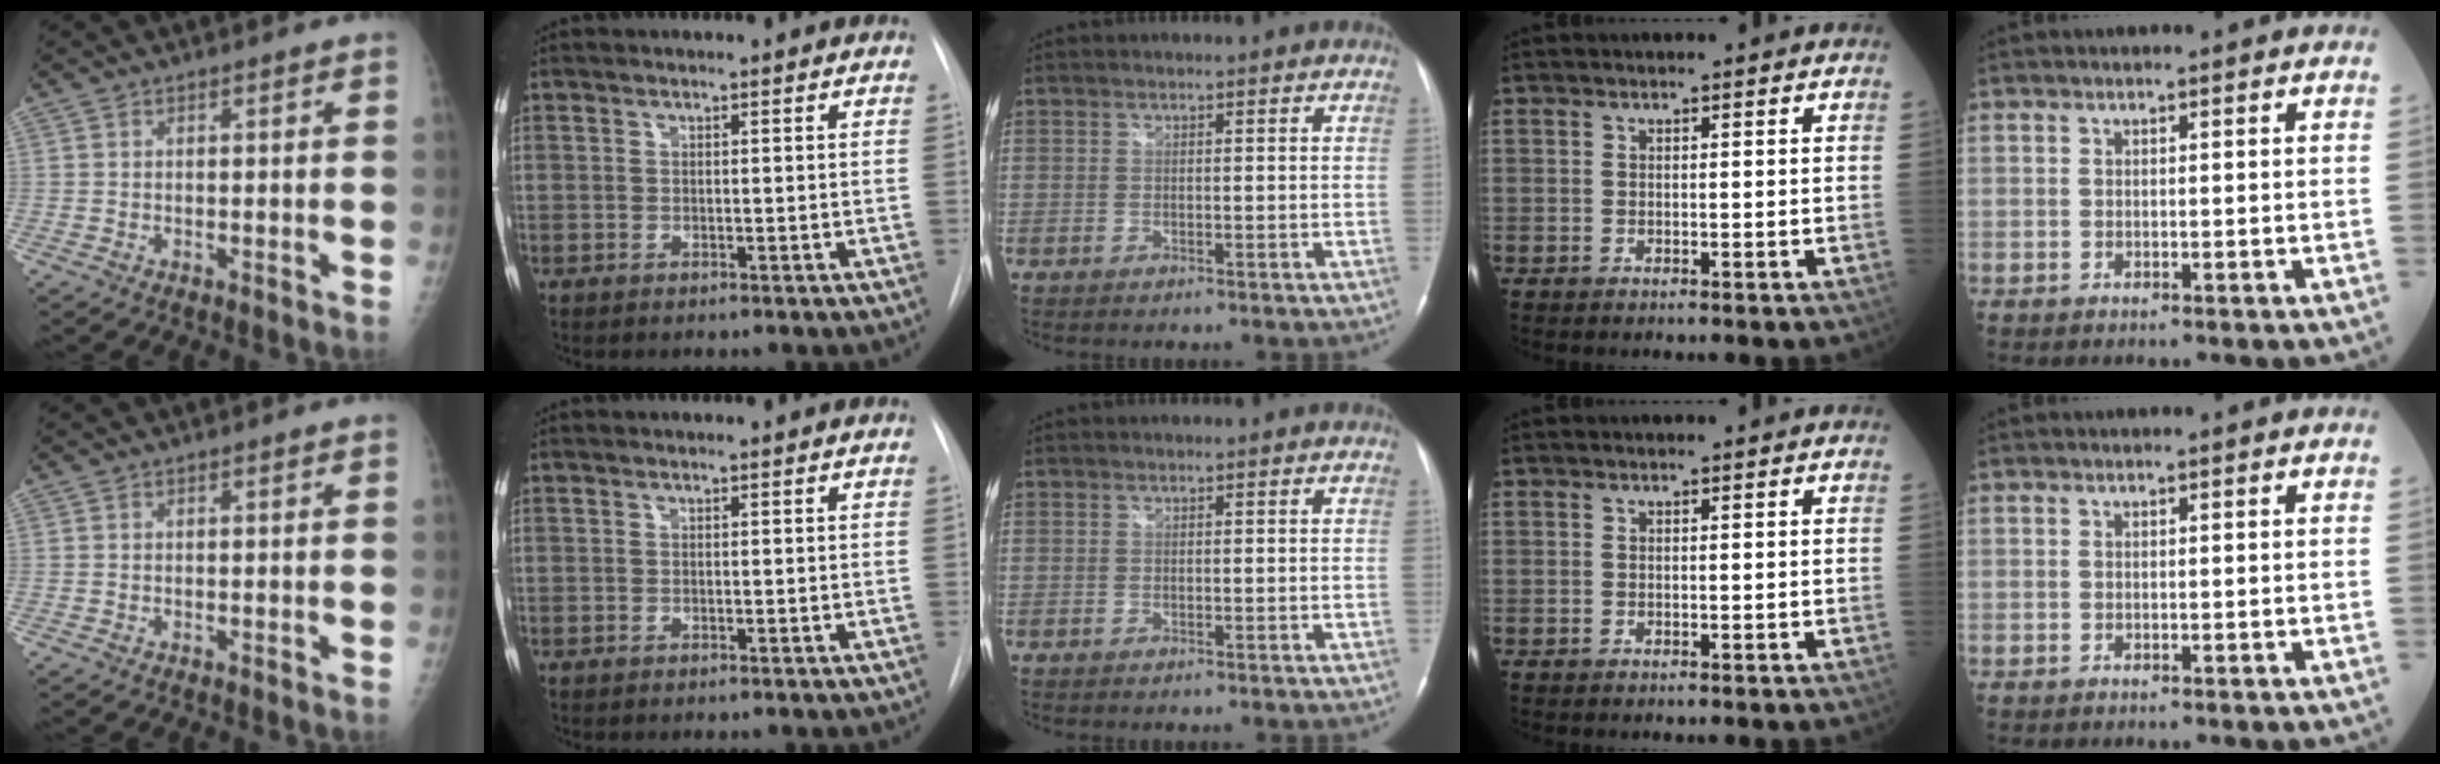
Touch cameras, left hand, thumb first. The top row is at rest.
{}